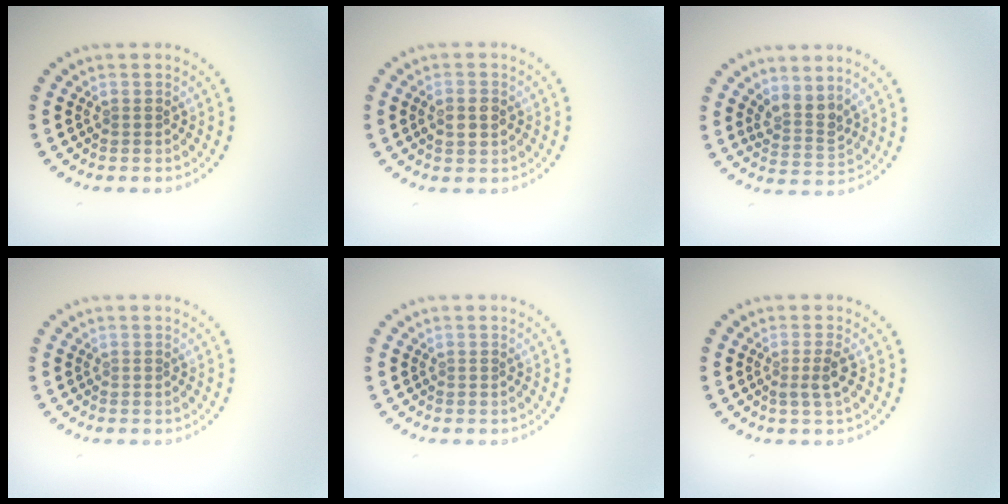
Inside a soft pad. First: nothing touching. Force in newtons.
{"total": 2.1, "press": 2.1, "slide": 0.2}
{"total": 2.6, "press": 1.9, "slide": 1.8}
{"total": 0.0}
{"total": 0.0}
{"total": 1.6, "press": 1.2, "slide": 1.1}